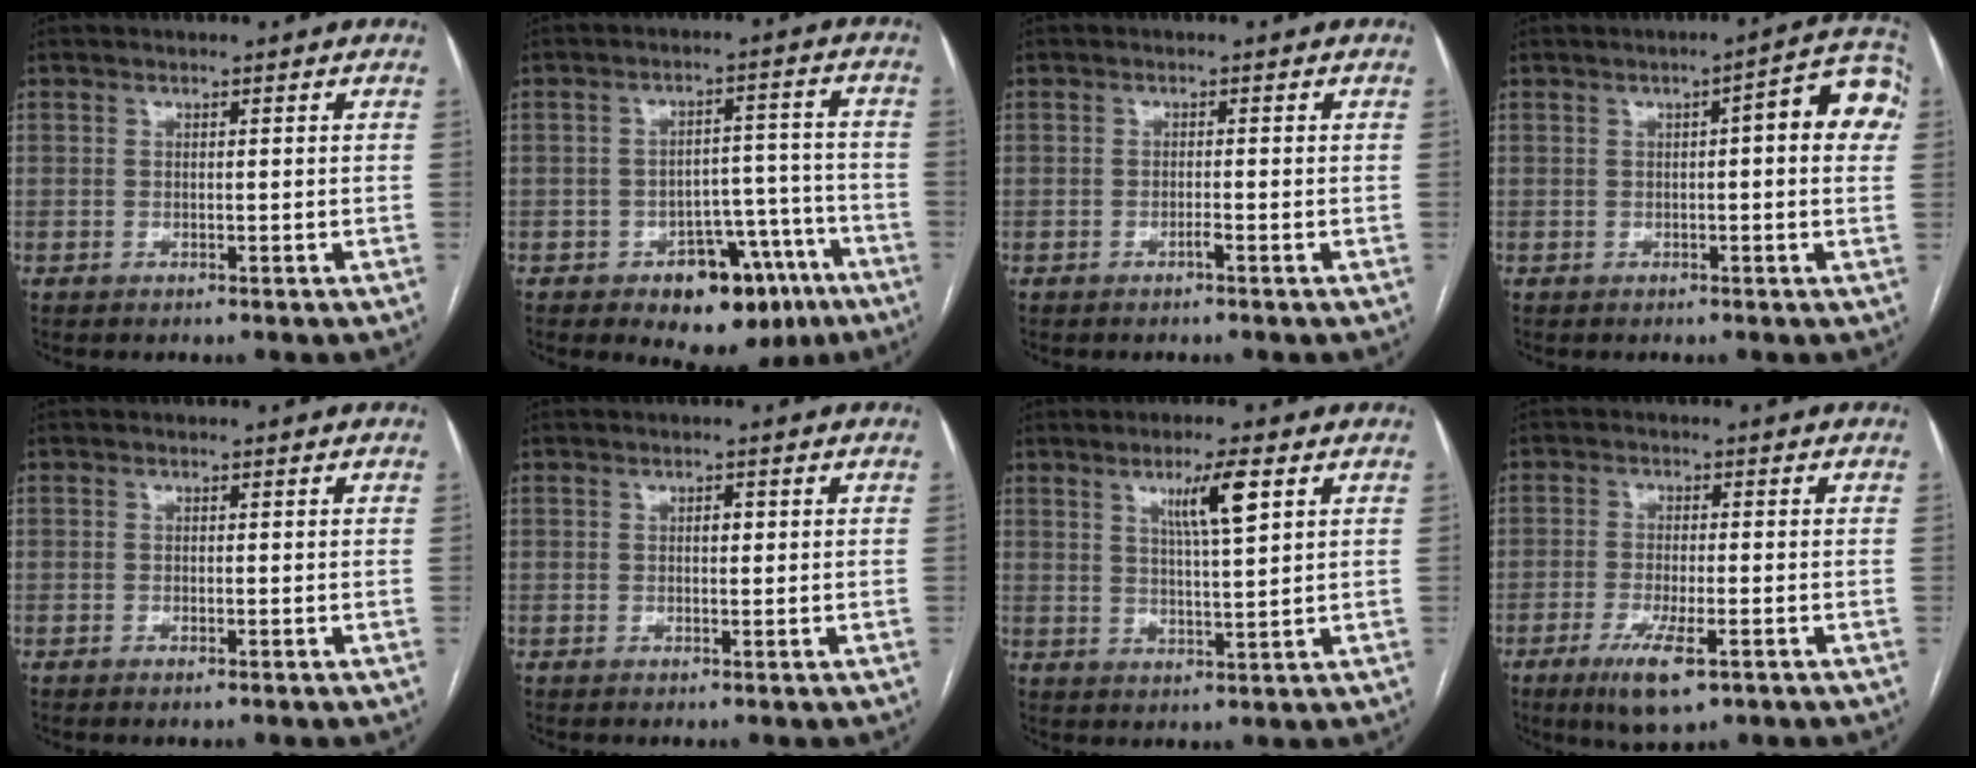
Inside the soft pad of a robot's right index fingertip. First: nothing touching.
{"total": 11.3, "force": [-6.7, 6.3, 6.5], "torque": [-0.055, 0.032, -0.086]}
{"total": 0.9, "force": [-0.6, 0.0, 0.6], "torque": [-0.013, 0.001, -0.010]}
{"total": 8.2, "force": [1.6, 1.7, 7.9], "torque": [-0.090, 0.026, 0.010]}
{"total": 0.7, "force": [-0.5, 0.1, 0.5], "torque": [-0.007, -0.001, -0.007]}
{"total": 1.1, "force": [0.2, 0.6, 0.9], "torque": [-0.011, 0.002, 0.002]}
{"total": 6.5, "force": [3.2, -0.4, 5.7], "torque": [-0.098, -0.007, 0.057]}
{"total": 7.2, "force": [-3.8, 1.6, 5.9], "torque": [-0.109, -0.015, -0.060]}